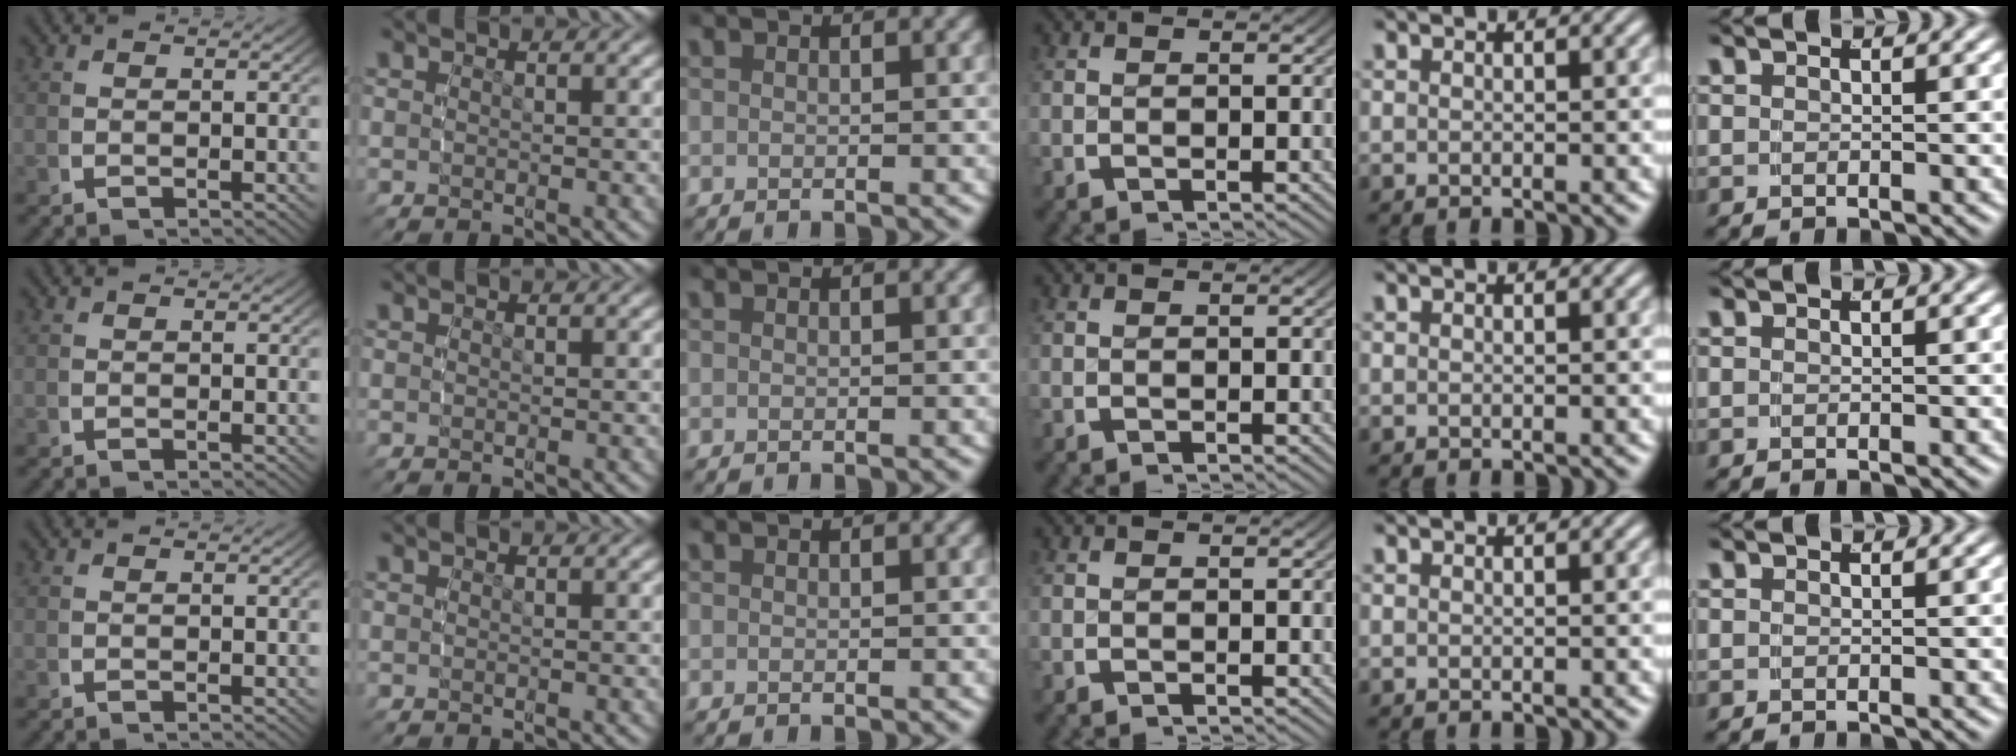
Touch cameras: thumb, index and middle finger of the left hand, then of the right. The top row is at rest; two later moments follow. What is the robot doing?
{"motion": "reach", "object": "coat"}